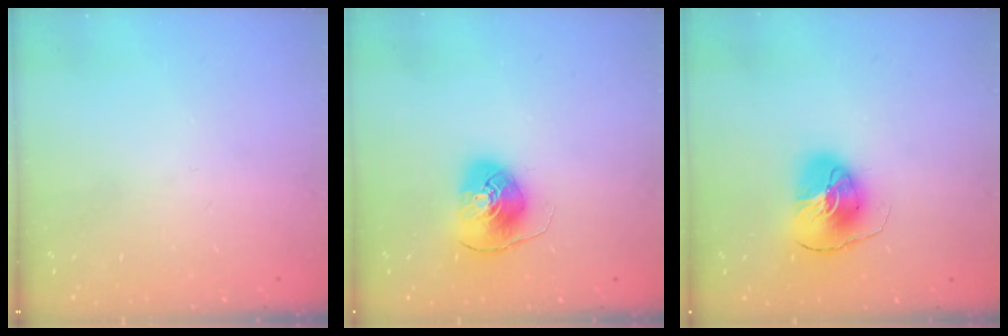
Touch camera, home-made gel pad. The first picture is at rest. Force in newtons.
{"total": 9.2, "press": 9.1, "slide": 1.0}
{"total": 10.5, "press": 10.5, "slide": 1.3}